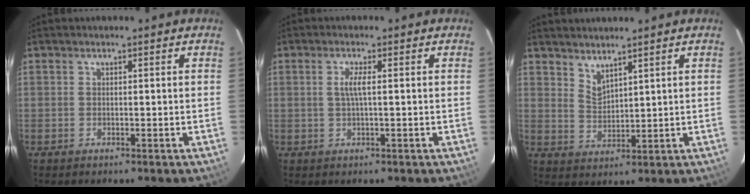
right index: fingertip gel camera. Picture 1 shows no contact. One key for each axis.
{"total": 2.4, "fx": 0.1, "fy": 0.0, "fz": 2.4, "tx": -0.047, "ty": 0.001, "tz": 0.000}
{"total": 3.8, "fx": 3.4, "fy": 0.9, "fz": 1.5, "tx": -0.025, "ty": -0.004, "tz": 0.066}